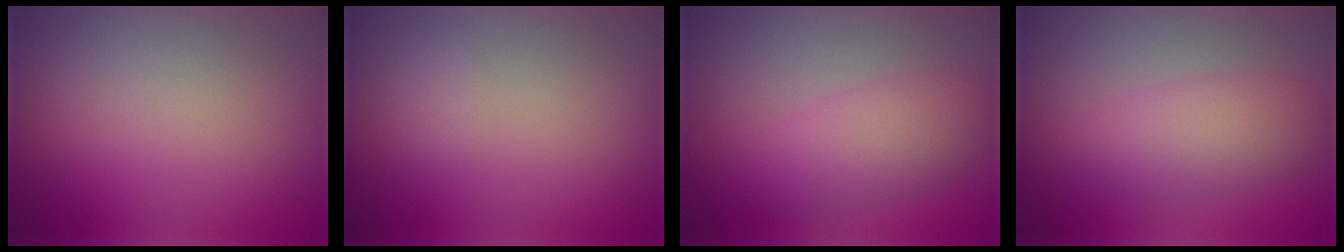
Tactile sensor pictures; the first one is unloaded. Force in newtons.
{"total": 0.9, "press": 0.9, "slide": 0.0}
{"total": 3.8, "press": 3.8, "slide": 0.1}
{"total": 4.0, "press": 4.0, "slide": 0.1}